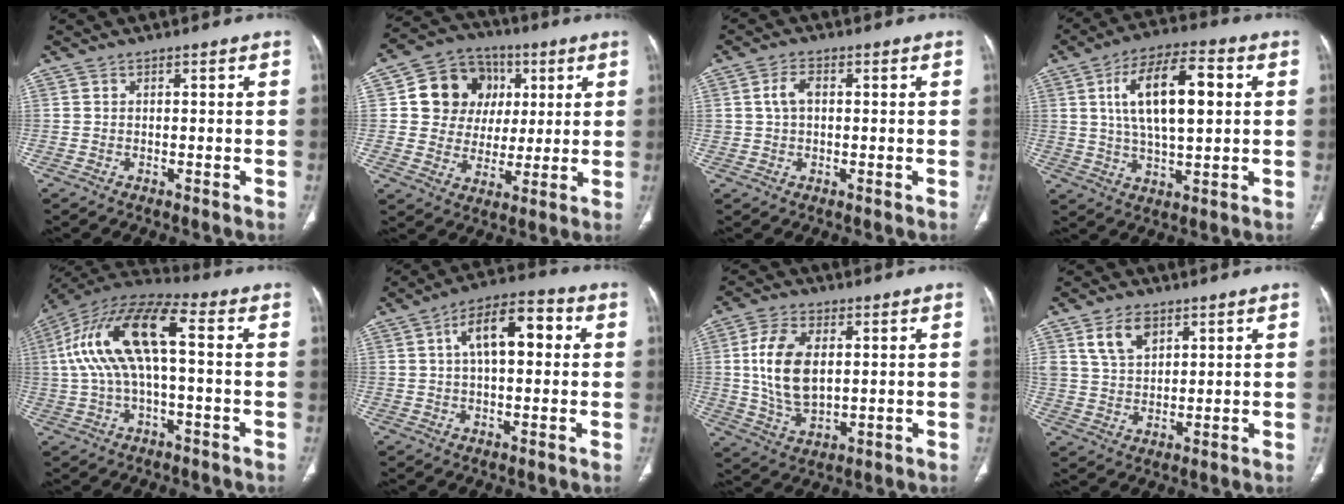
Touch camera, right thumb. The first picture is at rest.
{"total": 13.9, "force": [3.4, 12.4, 5.4], "torque": [-0.049, 0.007, 0.061]}
{"total": 3.7, "force": [0.5, 2.4, 2.7], "torque": [-0.054, 0.008, 0.010]}
{"total": 15.3, "force": [3.1, 6.5, 13.5], "torque": [-0.225, 0.008, 0.052]}
{"total": 17.0, "force": [1.4, 6.8, 15.6], "torque": [-0.320, 0.049, 0.021]}
{"total": 11.4, "force": [2.4, 5.5, 9.7], "torque": [-0.146, 0.028, 0.030]}
{"total": 12.1, "force": [1.6, 6.8, 9.9], "torque": [-0.192, -0.010, 0.035]}
{"total": 7.1, "force": [3.7, 4.4, 4.1], "torque": [-0.063, -0.017, 0.076]}